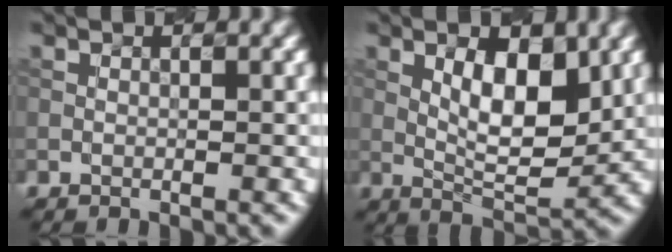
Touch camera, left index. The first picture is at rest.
{"total": 5.8, "force": [1.6, 2.2, 5.1], "torque": [-0.078, -0.004, 0.029]}